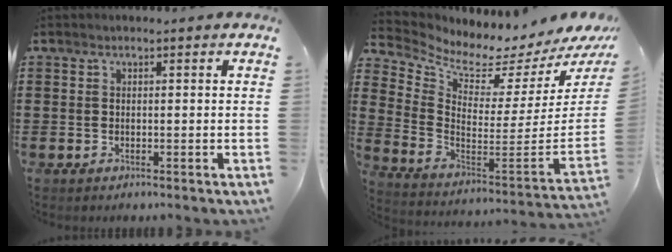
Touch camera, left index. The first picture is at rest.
{"total": 2.9, "force": [2.3, 0.8, 1.5], "torque": [-0.044, -0.053, 0.029]}